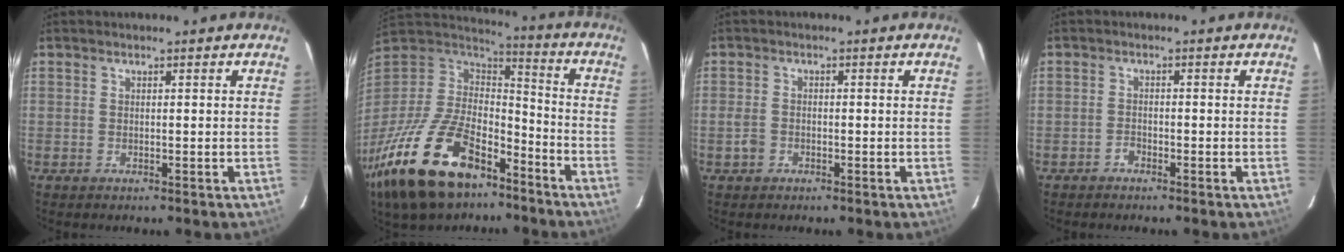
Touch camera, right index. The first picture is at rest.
{"total": 29.7, "force": [-18.6, 14.8, 17.9], "torque": [-0.378, -0.033, -0.304]}
{"total": 2.3, "force": [-1.1, 1.7, 0.9], "torque": [-0.022, 0.002, -0.019]}
{"total": 1.3, "force": [-1.1, 0.7, 0.2], "torque": [-0.003, 0.003, -0.021]}